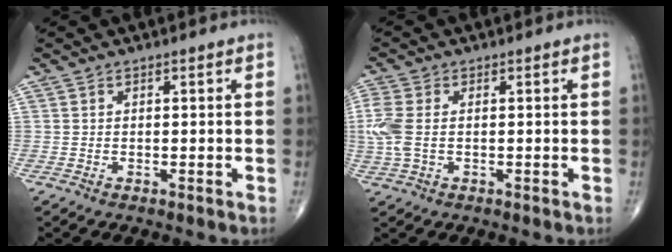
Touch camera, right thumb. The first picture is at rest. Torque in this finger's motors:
{"motor_torque": [-0.01, -0.28, 0.71, 0.18, 0.17]}